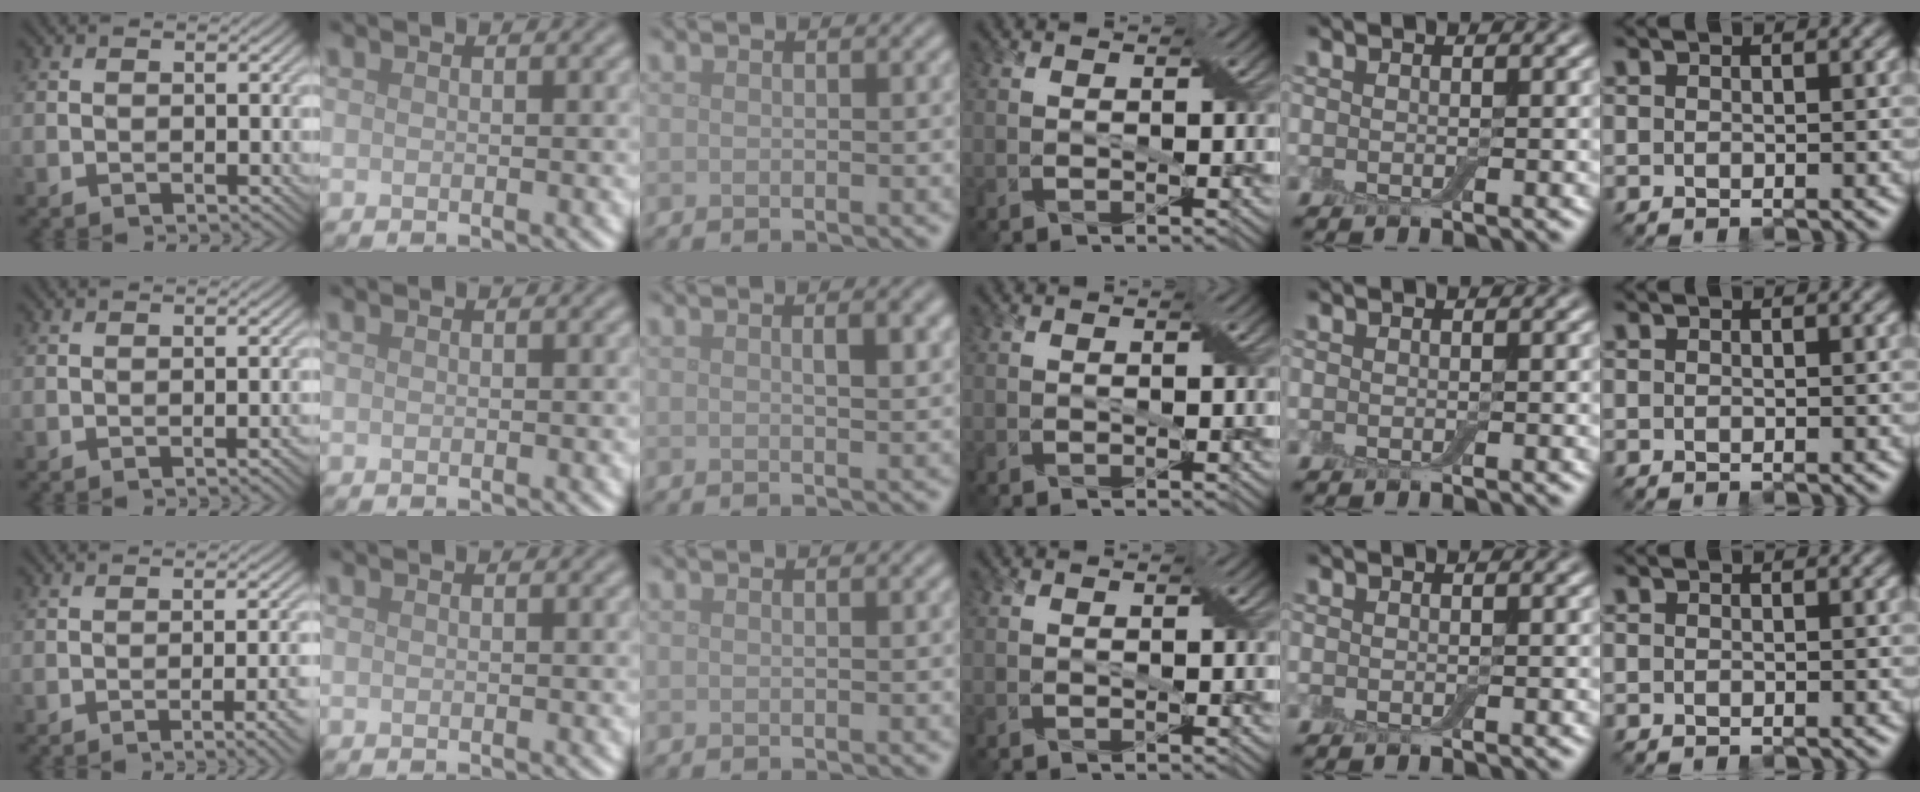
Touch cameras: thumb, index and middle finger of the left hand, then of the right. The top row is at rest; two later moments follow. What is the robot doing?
{"motion": "pour", "object": "bottle"}